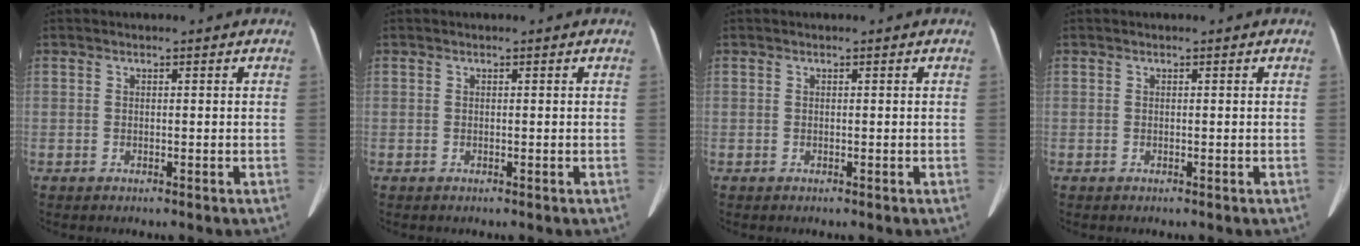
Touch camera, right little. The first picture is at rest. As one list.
[{"total": 0.0}, {"total": 0.0}, {"total": 0.0}]